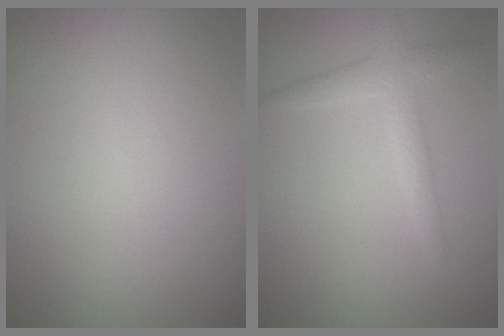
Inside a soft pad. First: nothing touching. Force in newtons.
{"total": 2.4, "press": 2.4, "slide": 0.1}